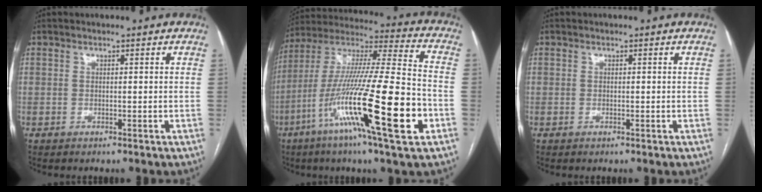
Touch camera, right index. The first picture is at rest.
{"total": 25.8, "force": [-9.3, 1.4, 24.0], "torque": [-0.423, -0.040, -0.167]}
{"total": 0.0}